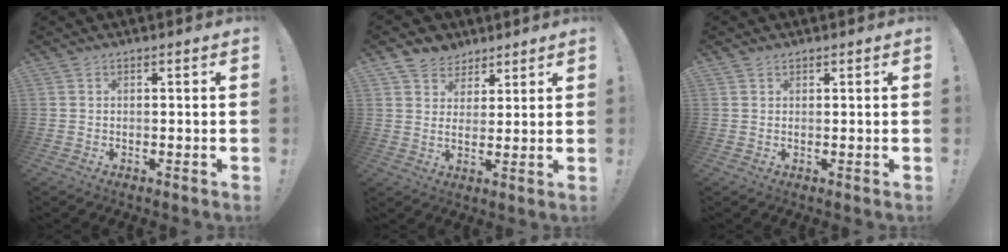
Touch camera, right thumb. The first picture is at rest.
{"total": 6.3, "force": [4.5, 4.2, 1.2], "torque": [-0.017, -0.031, 0.086]}
{"total": 0.8, "force": [0.8, 0.2, 0.1], "torque": [0.003, -0.004, 0.014]}